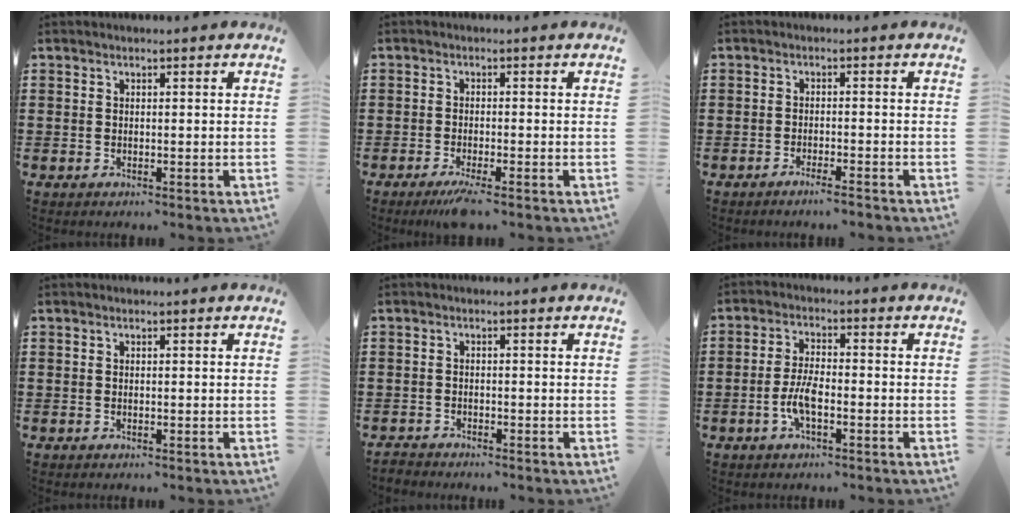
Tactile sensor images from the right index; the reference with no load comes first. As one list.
[{"total": 2.4, "force": [-1.6, -0.1, 1.8], "torque": [-0.037, -0.006, -0.030]}, {"total": 1.8, "force": [-1.6, -0.2, 0.9], "torque": [-0.015, -0.001, -0.029]}, {"total": 0.0}, {"total": 1.1, "force": [-1.1, 0.0, -0.2], "torque": [-0.001, 0.002, -0.024]}, {"total": 4.9, "force": [-1.7, 1.5, 4.3], "torque": [-0.100, -0.002, -0.040]}]